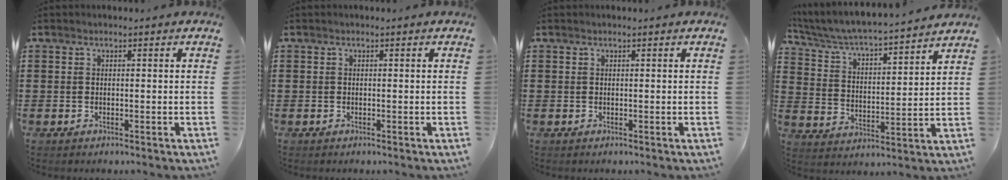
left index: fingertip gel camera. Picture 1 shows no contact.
{"total": 0.0}
{"total": 0.0}
{"total": 4.4, "force": [4.2, -0.1, 1.5], "torque": [-0.053, -0.039, 0.061]}